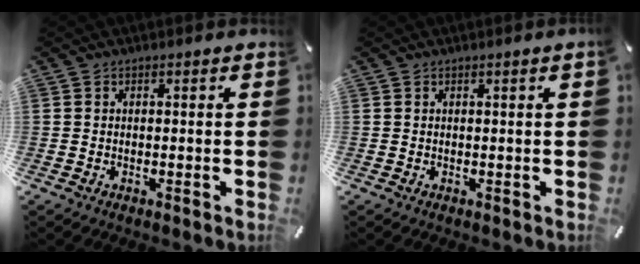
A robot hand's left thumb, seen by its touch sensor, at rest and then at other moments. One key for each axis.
{"total": 0.8, "fx": 0.3, "fy": -0.2, "fz": 0.7, "tx": -0.011, "ty": -0.001, "tz": 0.004}